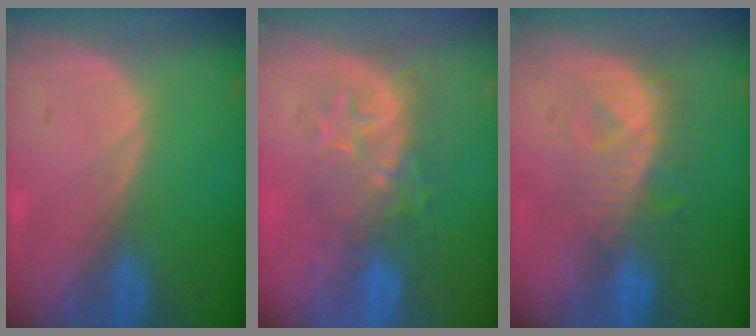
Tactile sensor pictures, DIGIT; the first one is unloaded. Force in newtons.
{"total": 8.3, "press": 7.8, "slide": 3.0}
{"total": 8.1, "press": 7.9, "slide": 2.0}